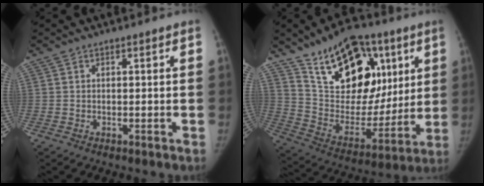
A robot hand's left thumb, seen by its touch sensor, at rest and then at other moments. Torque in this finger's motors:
{"motor_torque": [2.07, 2.10, 1.43, -1.35, 0.22]}